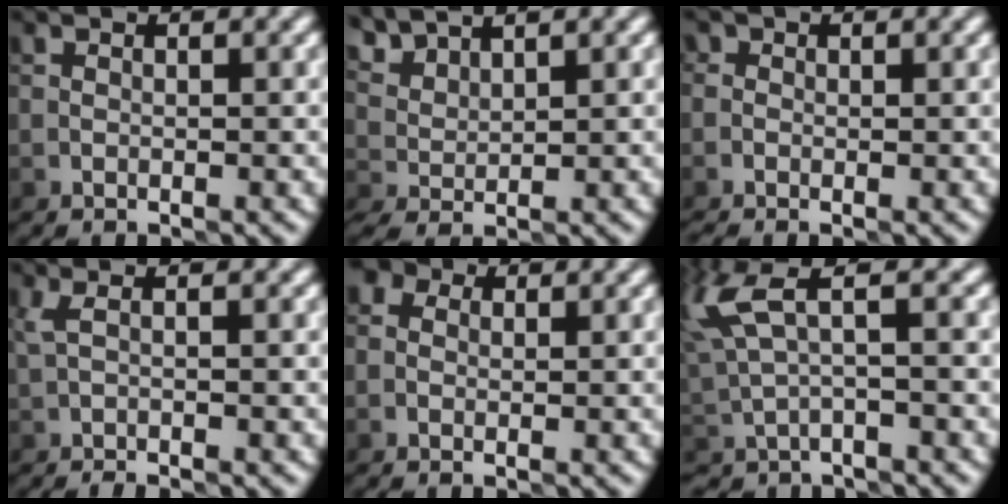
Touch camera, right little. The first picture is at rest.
{"total": 2.8, "force": [2.6, 0.5, 1.0], "torque": [-0.029, 0.007, 0.065]}
{"total": 0.8, "force": [-0.3, 0.6, 0.2], "torque": [-0.002, 0.003, -0.009]}
{"total": 1.8, "force": [0.0, 0.4, 1.7], "torque": [-0.032, 0.000, 0.001]}
{"total": 3.9, "force": [1.8, 2.9, 2.0], "torque": [-0.008, 0.031, -0.023]}
{"total": 4.4, "force": [2.0, 1.4, 3.7], "torque": [-0.091, 0.000, 0.043]}